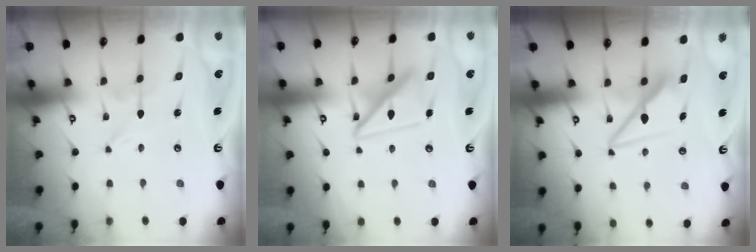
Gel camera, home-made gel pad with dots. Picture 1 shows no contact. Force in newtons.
{"total": 14.9, "press": 14.9, "slide": 1.4}
{"total": 10.2, "press": 10.2, "slide": 0.6}